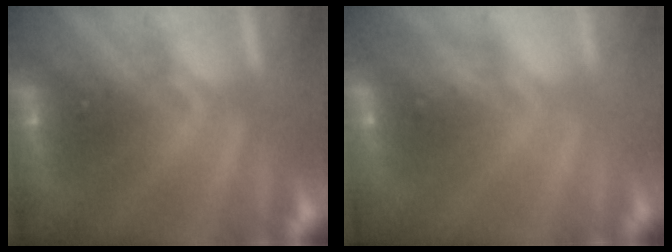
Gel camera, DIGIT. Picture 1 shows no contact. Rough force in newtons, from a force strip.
{"total": 4.8}